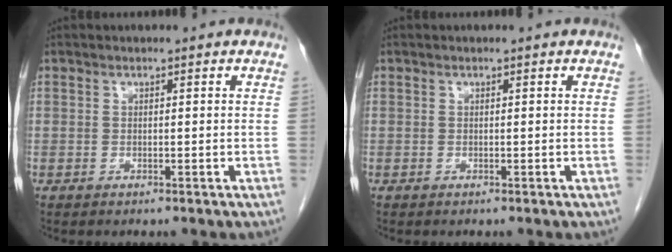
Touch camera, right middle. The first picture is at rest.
{"total": 0.0}